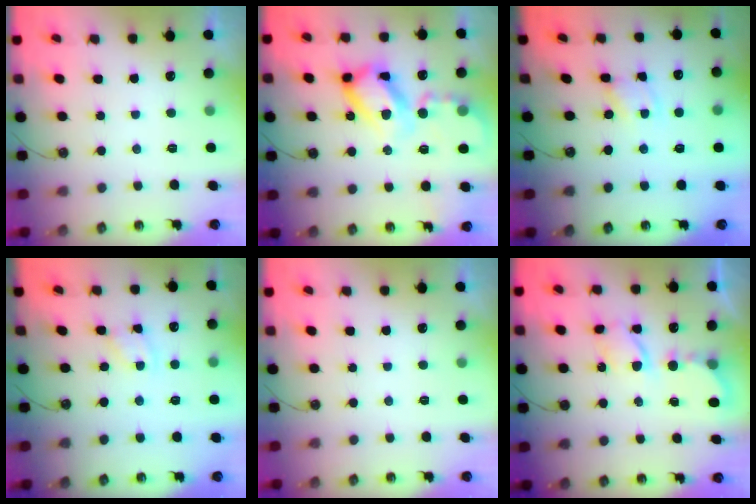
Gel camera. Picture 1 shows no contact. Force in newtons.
{"total": 19.7, "press": 19.6, "slide": 2.0}
{"total": 1.9, "press": 1.9, "slide": 0.2}
{"total": 1.9, "press": 1.9, "slide": 0.3}
{"total": 0.0}
{"total": 6.2, "press": 6.2, "slide": 0.3}